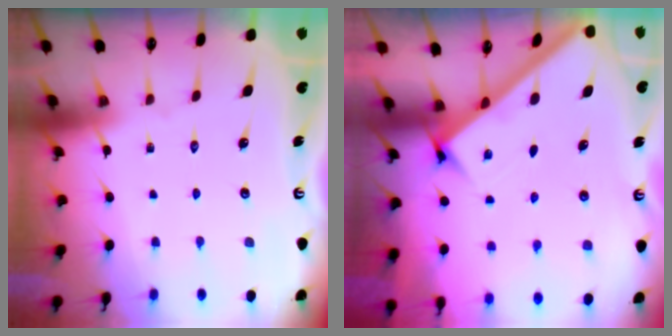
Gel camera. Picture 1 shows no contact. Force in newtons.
{"total": 2.8, "press": 2.8, "slide": 0.4}